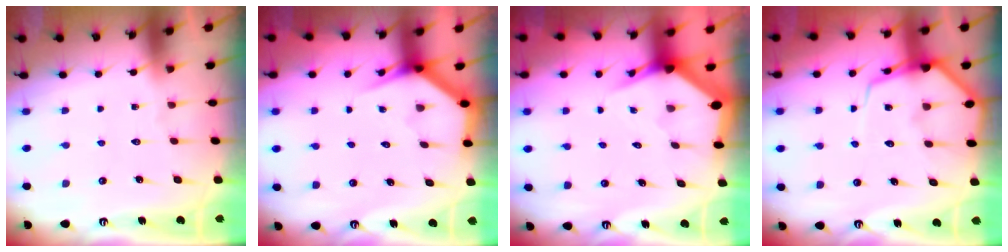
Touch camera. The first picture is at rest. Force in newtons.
{"total": 3.5, "press": 3.5, "slide": 0.3}
{"total": 3.6, "press": 3.6, "slide": 0.3}
{"total": 7.9, "press": 7.8, "slide": 1.0}